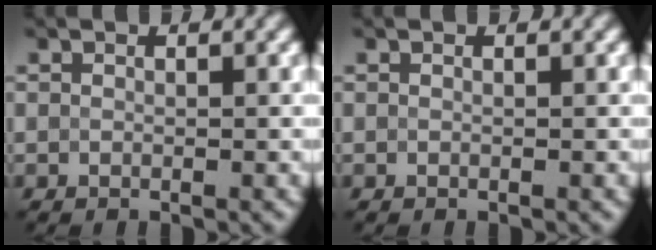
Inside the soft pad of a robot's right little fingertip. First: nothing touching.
{"total": 0.0}